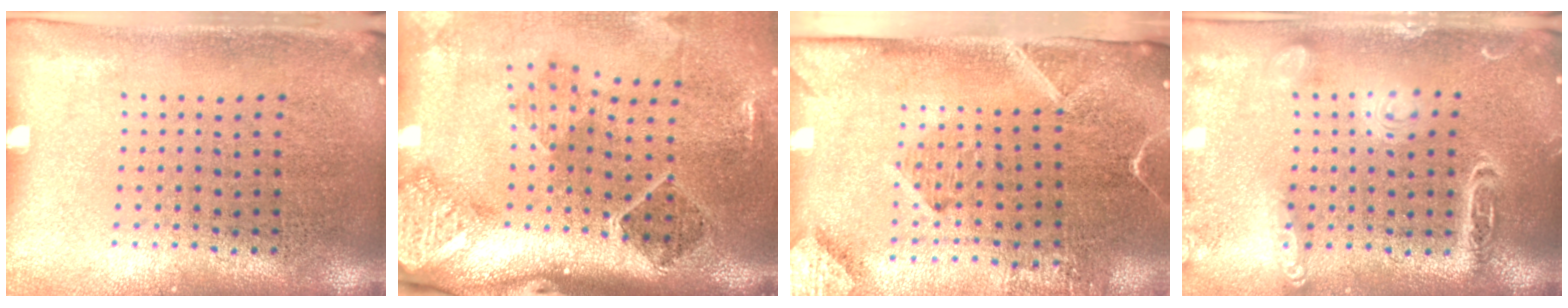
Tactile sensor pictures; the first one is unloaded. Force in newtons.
{"total": 2.9, "press": 1.8, "slide": 2.3}
{"total": 2.9, "press": 2.2, "slide": 2.0}
{"total": 1.9, "press": 1.9, "slide": 0.1}